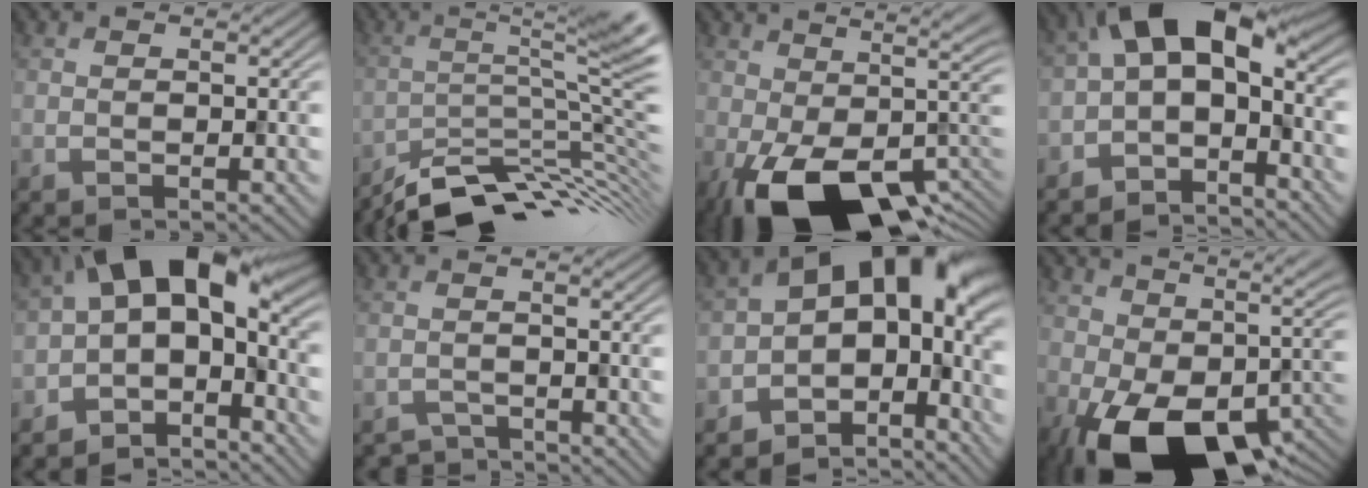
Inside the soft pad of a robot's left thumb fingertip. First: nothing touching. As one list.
[{"total": 11.5, "force": [-5.5, 2.1, 9.8], "torque": [-0.141, 0.009, -0.093]}, {"total": 15.8, "force": [-1.8, 7.2, 13.9], "torque": [-0.209, -0.029, 0.001]}, {"total": 12.0, "force": [-2.0, 6.9, 9.5], "torque": [-0.151, 0.022, -0.056]}, {"total": 14.4, "force": [-1.7, 8.2, 11.7], "torque": [-0.175, 0.017, -0.042]}, {"total": 2.2, "force": [-2.2, 0.4, 0.1], "torque": [0.000, 0.000, -0.043]}, {"total": 14.8, "force": [-0.4, 9.3, 11.5], "torque": [-0.151, -0.005, 0.003]}, {"total": 15.7, "force": [0.3, 8.7, 13.1], "torque": [-0.207, -0.036, 0.033]}]